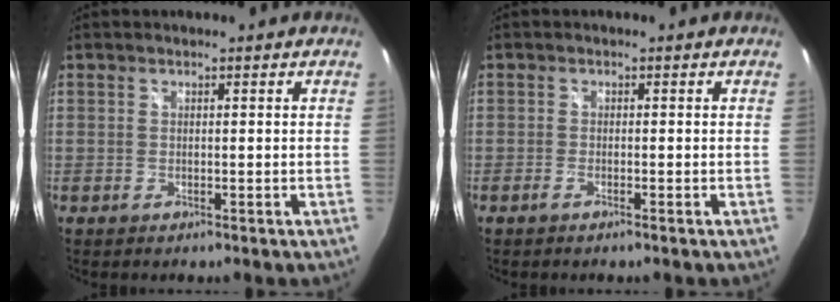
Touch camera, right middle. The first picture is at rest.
{"total": 1.5, "force": [-1.1, -0.2, 1.0], "torque": [-0.022, -0.003, -0.021]}